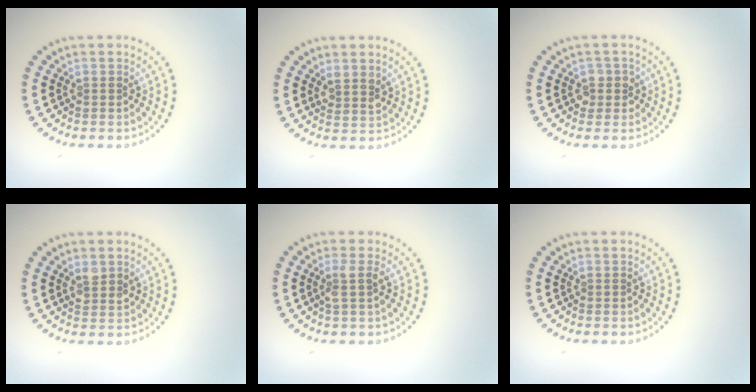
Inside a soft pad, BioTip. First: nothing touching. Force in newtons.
{"total": 1.7, "press": 1.5, "slide": 0.8}
{"total": 1.4, "press": 1.3, "slide": 0.6}
{"total": 1.5, "press": 1.3, "slide": 0.7}
{"total": 1.6, "press": 1.3, "slide": 0.9}
{"total": 0.0}